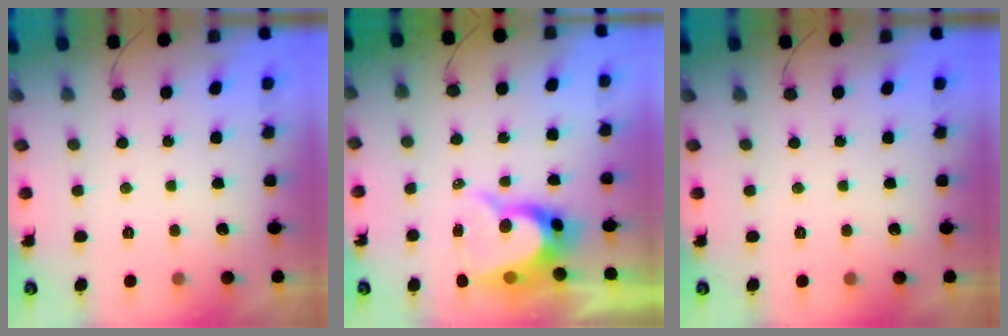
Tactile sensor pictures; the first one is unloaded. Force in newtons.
{"total": 9.8, "press": 9.7, "slide": 0.7}
{"total": 0.0}